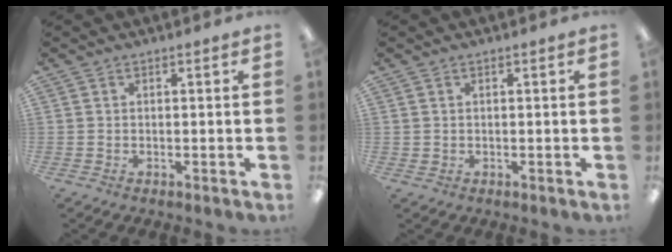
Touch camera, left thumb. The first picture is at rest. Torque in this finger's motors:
{"motor_torque": [-0.40, -0.15, -0.34, -0.01, -0.01]}